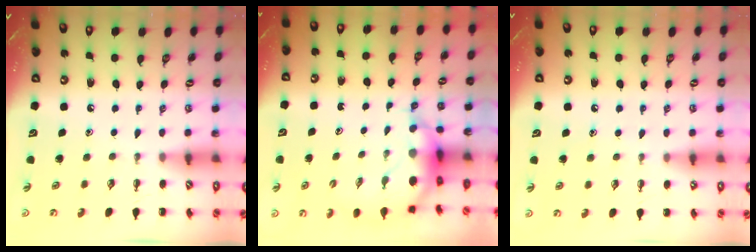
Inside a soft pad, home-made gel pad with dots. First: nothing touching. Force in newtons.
{"total": 5.6, "press": 5.5, "slide": 1.3}
{"total": 5.3, "press": 5.0, "slide": 1.7}